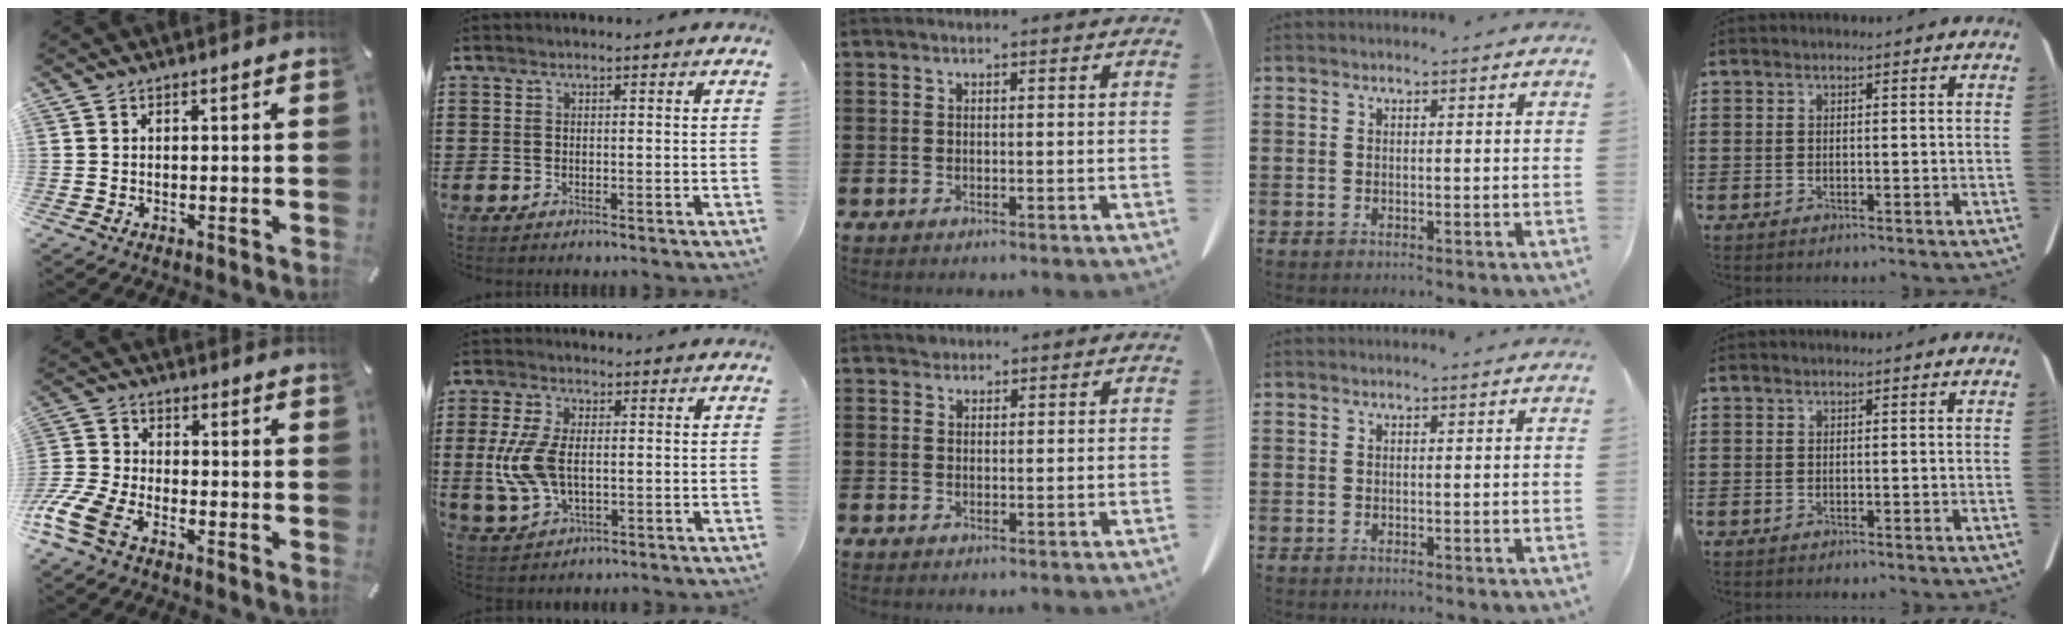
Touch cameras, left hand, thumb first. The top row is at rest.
{"thumb": {"total": 9.7, "force": [-6.1, 5.0, 5.6], "torque": [-0.149, 0.011, -0.123]}, "index": {"total": 8.4, "force": [-0.1, 4.7, 7.0], "torque": [-0.178, -0.001, -0.011]}, "middle": {"total": 1.1, "force": [1.0, 0.5, 0.0], "torque": [-0.003, 0.001, 0.020]}}